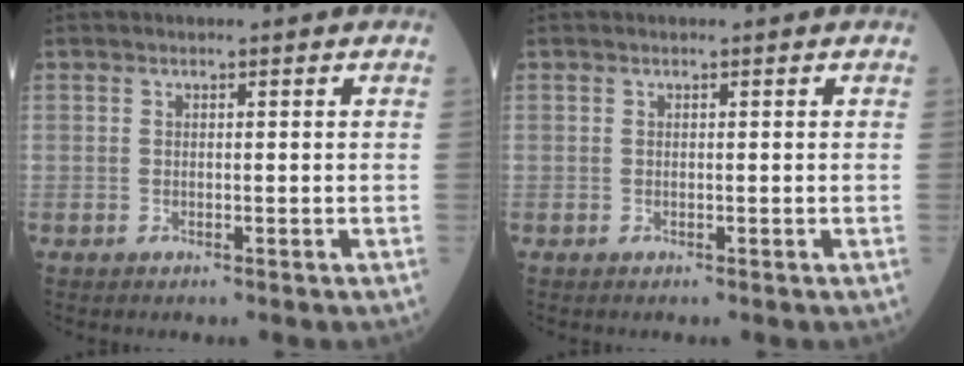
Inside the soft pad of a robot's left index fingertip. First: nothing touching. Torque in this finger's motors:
{"motor_torque": [0.14, 0.26, 0.05, 0.01]}